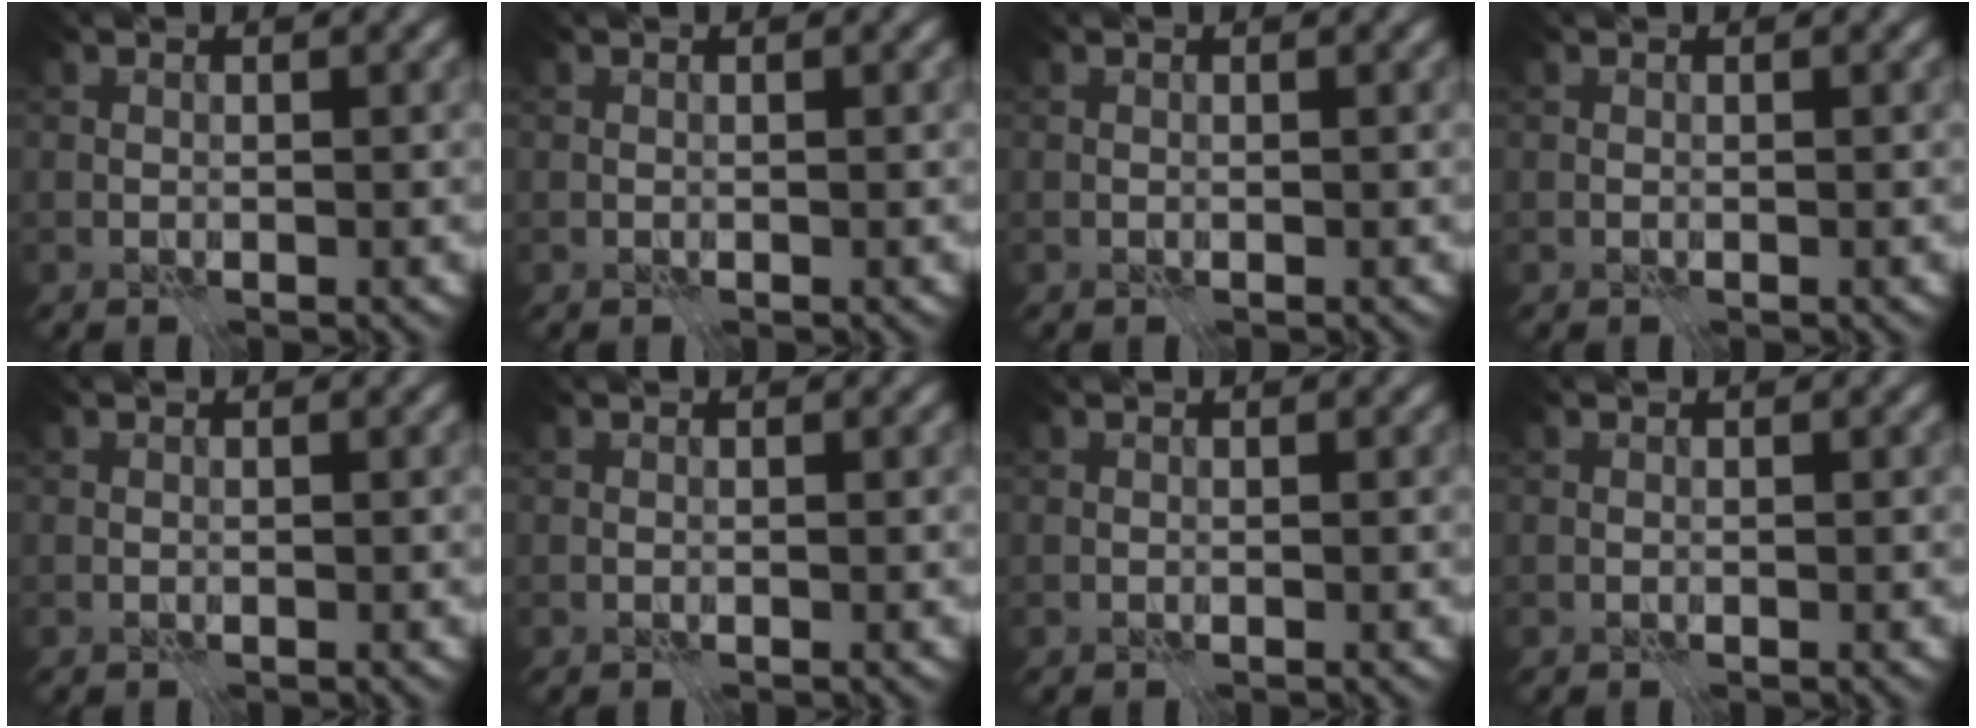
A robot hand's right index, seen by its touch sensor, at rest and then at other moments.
{"total": 0.0}
{"total": 0.0}
{"total": 0.0}
{"total": 0.0}
{"total": 0.0}
{"total": 0.0}
{"total": 0.0}